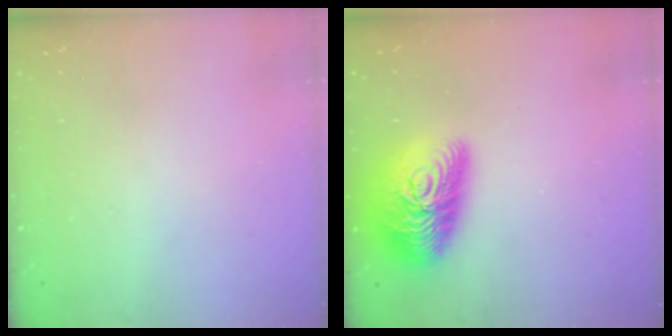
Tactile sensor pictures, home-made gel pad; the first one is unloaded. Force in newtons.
{"total": 18.7, "press": 18.6, "slide": 1.0}